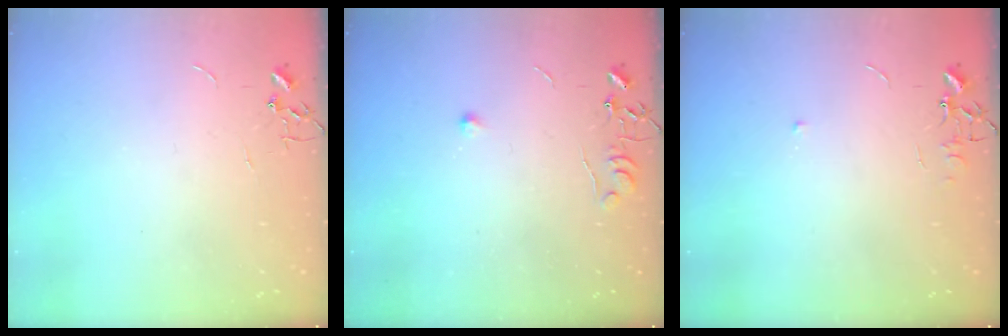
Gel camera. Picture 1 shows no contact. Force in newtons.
{"total": 6.5, "press": 6.5, "slide": 0.8}
{"total": 4.7, "press": 4.6, "slide": 0.7}